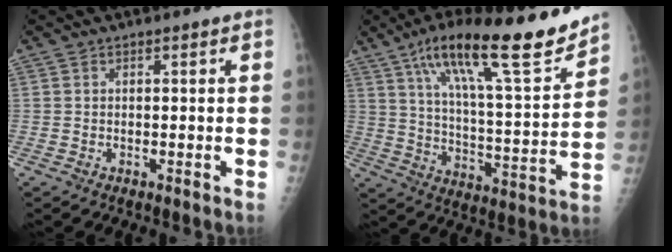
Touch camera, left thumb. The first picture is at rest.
{"total": 22.8, "force": [15.8, 4.2, 15.9], "torque": [-0.234, -0.063, 0.260]}